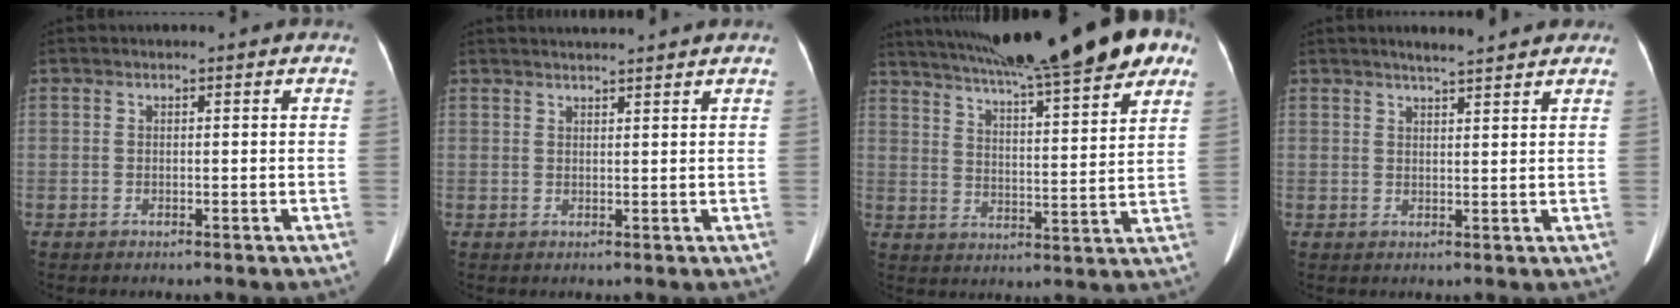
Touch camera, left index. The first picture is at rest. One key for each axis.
{"total": 4.3, "fx": 4.0, "fy": -0.6, "fz": 1.4, "tx": -0.021, "ty": 0.019, "tz": 0.052}
{"total": 25.1, "fx": 19.2, "fy": 2.9, "fz": 16.0, "tx": -0.261, "ty": 0.028, "tz": 0.266}
{"total": 5.6, "fx": 4.8, "fy": 0.5, "fz": 2.7, "tx": -0.044, "ty": 0.013, "tz": 0.064}